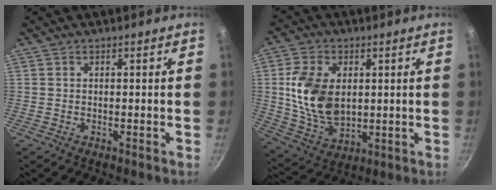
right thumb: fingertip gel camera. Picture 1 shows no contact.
{"total": 14.4, "force": [1.8, 9.6, 10.6], "torque": [-0.183, -0.019, 0.042]}